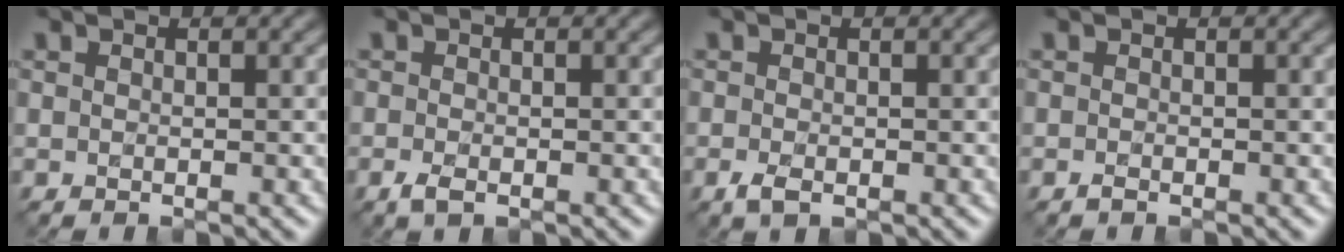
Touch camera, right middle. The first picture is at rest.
{"total": 1.6, "force": [-1.0, 0.6, 1.1], "torque": [-0.027, -0.007, -0.019]}
{"total": 1.8, "force": [-1.1, 0.8, 1.2], "torque": [-0.030, -0.008, -0.020]}
{"total": 0.6, "force": [-0.5, 0.1, 0.3], "torque": [-0.007, -0.003, -0.010]}